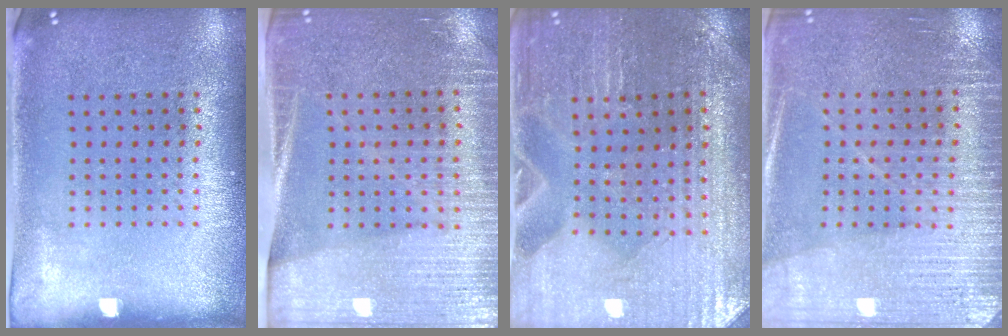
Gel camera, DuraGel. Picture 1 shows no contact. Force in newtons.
{"total": 3.4, "press": 3.0, "slide": 1.5}
{"total": 1.5, "press": 1.4, "slide": 0.2}
{"total": 3.0, "press": 2.9, "slide": 0.7}